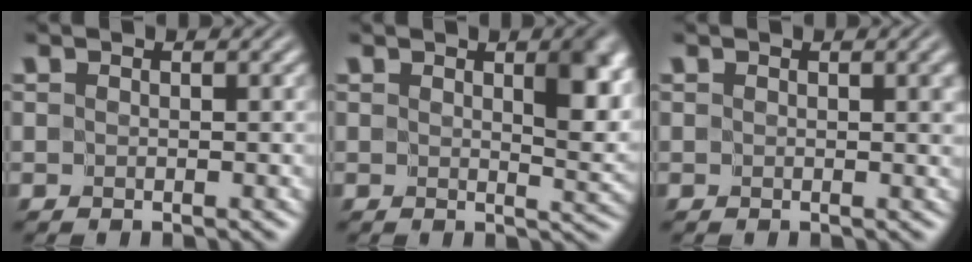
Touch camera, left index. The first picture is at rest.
{"total": 3.8, "force": [1.5, 1.4, 3.3], "torque": [-0.042, -0.009, 0.026]}
{"total": 0.9, "force": [0.2, 0.2, 0.9], "torque": [-0.006, -0.001, 0.004]}